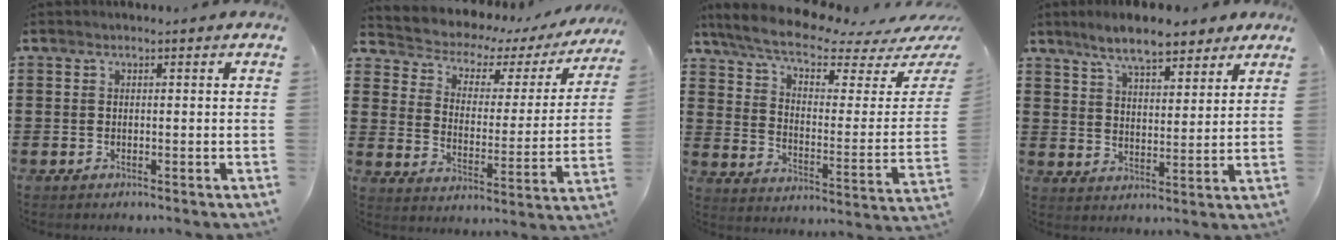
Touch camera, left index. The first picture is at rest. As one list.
[{"total": 3.6, "force": [2.8, 2.0, 1.1], "torque": [-0.045, -0.028, 0.037]}, {"total": 8.5, "force": [6.6, 1.8, 4.9], "torque": [-0.116, -0.046, 0.113]}, {"total": 7.4, "force": [6.3, 1.7, 3.5], "torque": [-0.088, -0.008, 0.116]}]